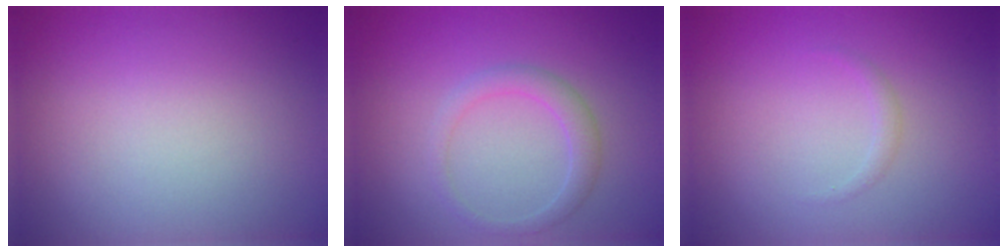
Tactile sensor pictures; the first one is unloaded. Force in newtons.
{"total": 2.0, "press": 2.0, "slide": 0.1}
{"total": 0.6, "press": 0.6, "slide": 0.0}